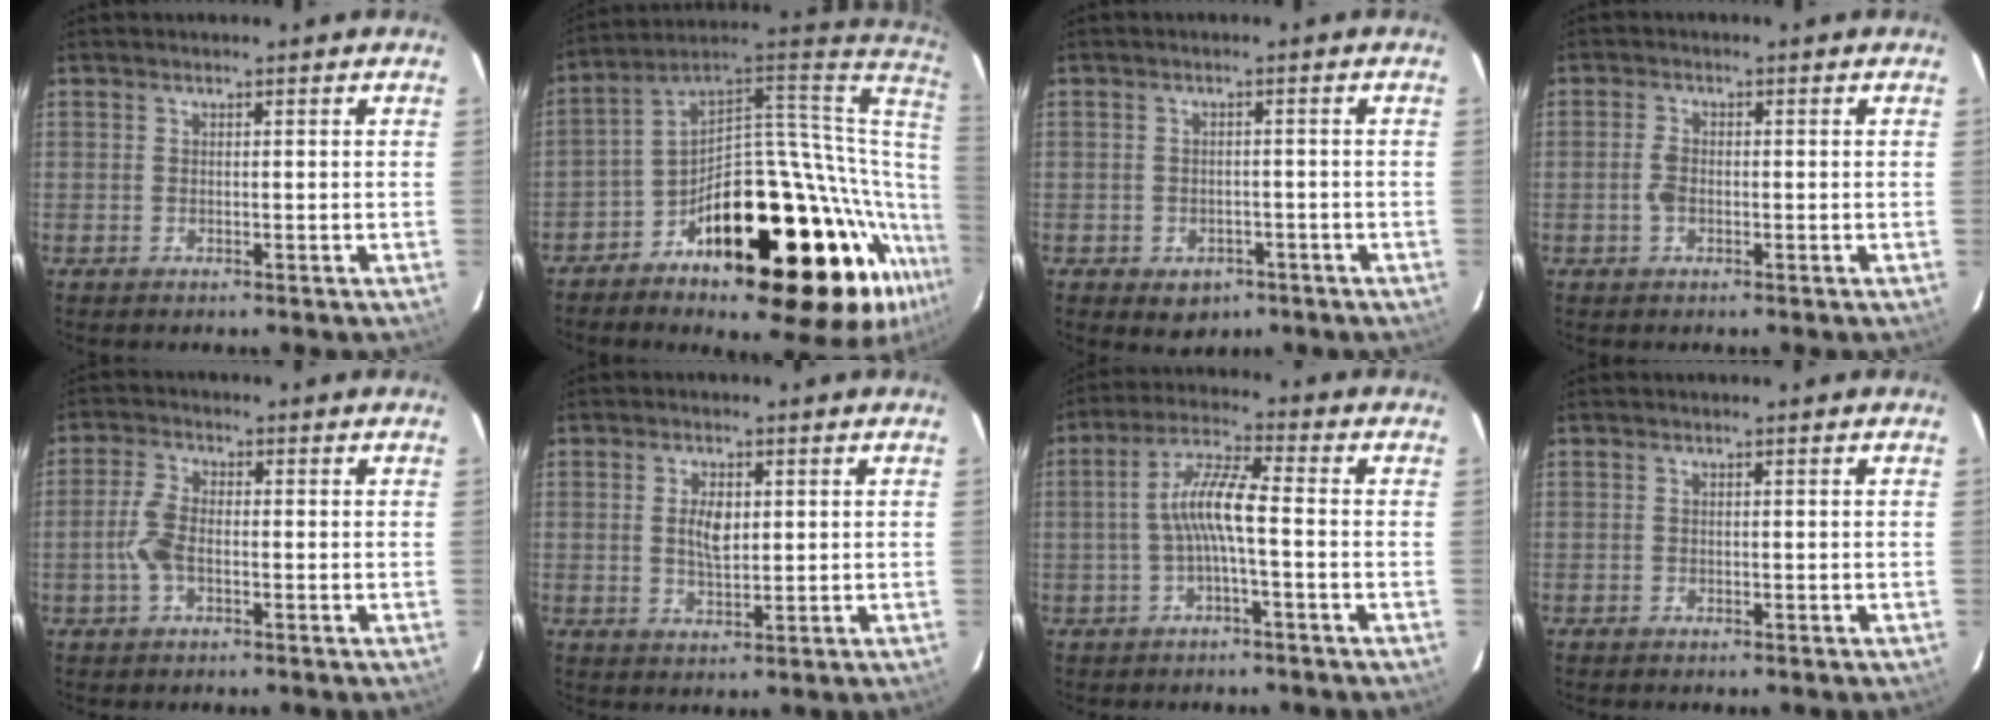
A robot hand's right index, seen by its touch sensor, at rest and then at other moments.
{"total": 29.2, "force": [-5.2, 11.5, 26.3], "torque": [-0.369, 0.024, -0.082]}
{"total": 5.1, "force": [-2.7, 4.0, 1.8], "torque": [-0.040, 0.005, -0.023]}
{"total": 2.4, "force": [-0.7, 1.4, 1.8], "torque": [-0.041, 0.004, -0.012]}
{"total": 4.9, "force": [-1.3, 2.3, 4.1], "torque": [-0.096, 0.006, -0.026]}
{"total": 4.4, "force": [0.7, 2.2, 3.7], "torque": [-0.067, 0.001, 0.015]}
{"total": 7.0, "force": [-1.5, 0.7, 6.8], "torque": [-0.150, 0.017, -0.029]}
{"total": 0.6, "force": [-0.5, 0.4, 0.0], "torque": [-0.001, 0.001, -0.007]}